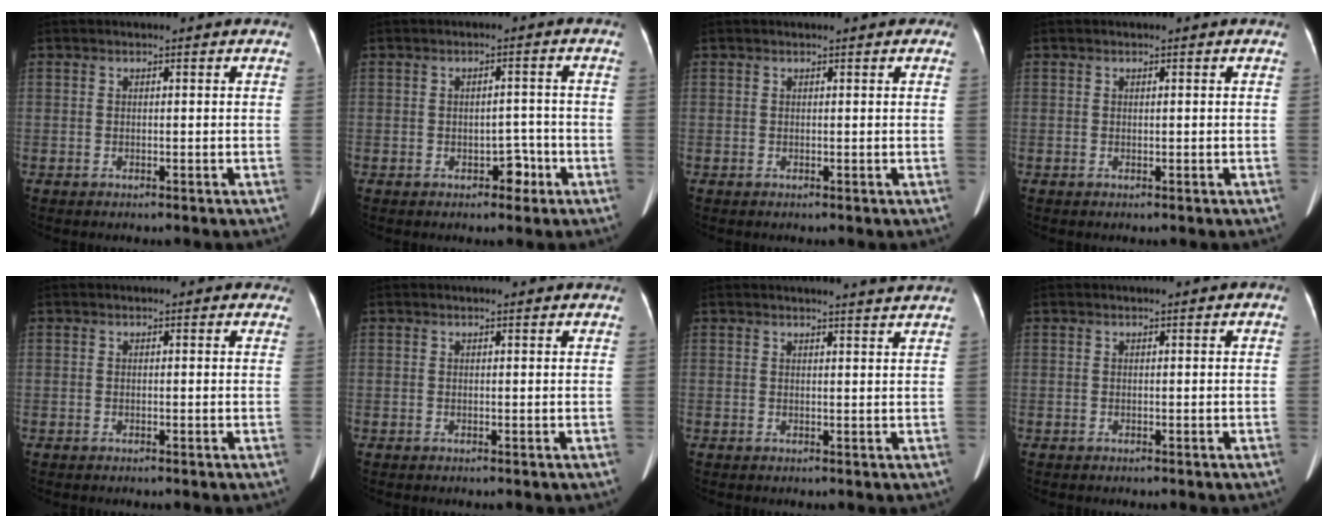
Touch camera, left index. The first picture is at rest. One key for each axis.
{"total": 3.1, "fx": -1.5, "fy": 1.9, "fz": 1.9, "tx": -0.021, "ty": 0.010, "tz": -0.014}
{"total": 2.1, "fx": 1.5, "fy": 0.7, "fz": 1.3, "tx": -0.012, "ty": 0.014, "tz": 0.010}
{"total": 0.0}
{"total": 0.8, "fx": 0.6, "fy": 0.6, "fz": 0.1, "tx": 0.003, "ty": -0.001, "tz": -0.006}
{"total": 1.7, "fx": 1.6, "fy": 0.1, "fz": 0.5, "tx": -0.013, "ty": 0.007, "tz": 0.019}
{"total": 3.7, "fx": 3.5, "fy": -0.9, "fz": 1.0, "tx": -0.016, "ty": -0.007, "tz": 0.034}
{"total": 0.0}